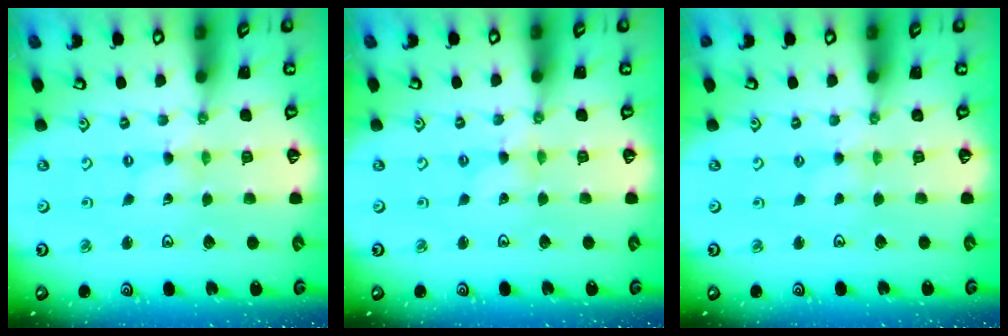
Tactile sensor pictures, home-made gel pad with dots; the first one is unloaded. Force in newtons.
{"total": 1.5, "press": 1.5, "slide": 0.1}
{"total": 1.2, "press": 1.2, "slide": 0.3}